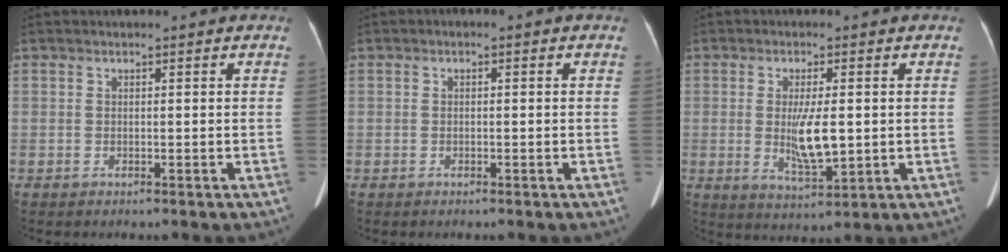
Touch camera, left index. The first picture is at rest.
{"total": 0.5, "force": [-0.3, 0.3, 0.3], "torque": [-0.004, 0.003, -0.008]}
{"total": 6.6, "force": [-0.1, 1.6, 6.4], "torque": [-0.120, -0.015, 0.003]}